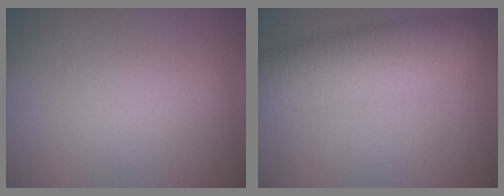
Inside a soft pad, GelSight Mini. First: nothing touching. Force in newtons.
{"total": 6.5, "press": 6.5, "slide": 0.1}